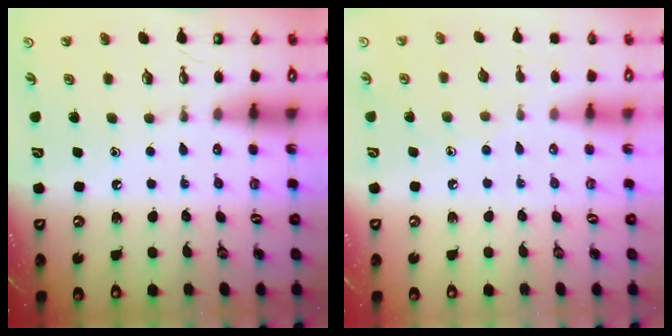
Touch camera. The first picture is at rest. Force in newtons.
{"total": 5.9, "press": 5.9, "slide": 0.6}